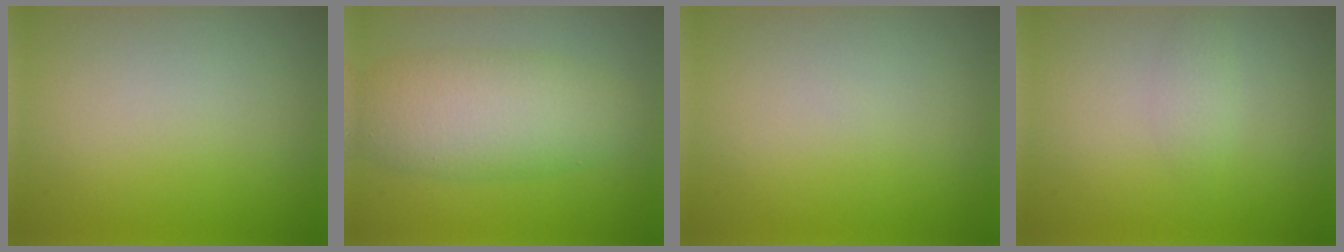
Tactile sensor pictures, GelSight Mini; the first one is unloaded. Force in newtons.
{"total": 6.2, "press": 6.2, "slide": 0.2}
{"total": 0.0}
{"total": 1.2, "press": 1.2, "slide": 0.0}